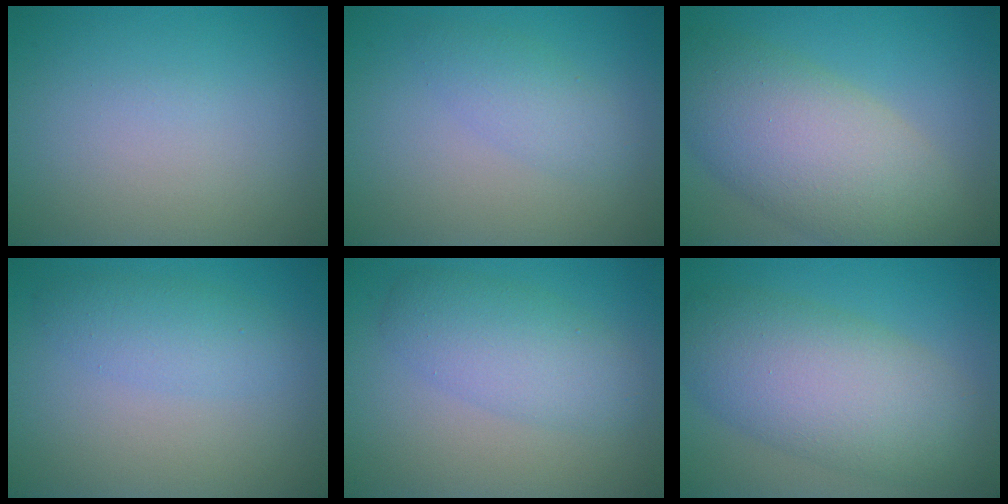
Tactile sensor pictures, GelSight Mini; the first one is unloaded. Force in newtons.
{"total": 2.2, "press": 2.2, "slide": 0.1}
{"total": 9.1, "press": 9.1, "slide": 0.3}
{"total": 2.6, "press": 2.6, "slide": 0.1}
{"total": 4.1, "press": 4.1, "slide": 0.1}
{"total": 8.9, "press": 8.9, "slide": 0.2}